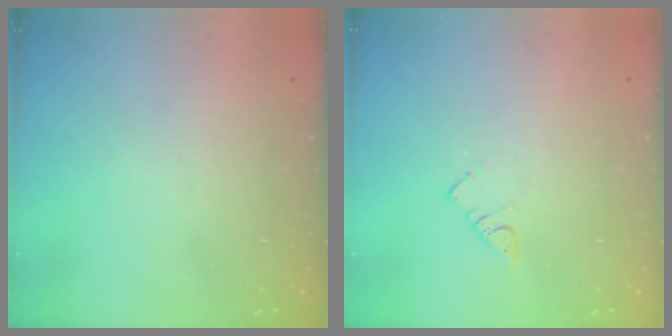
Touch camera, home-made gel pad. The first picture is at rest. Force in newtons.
{"total": 2.9, "press": 2.9, "slide": 0.5}